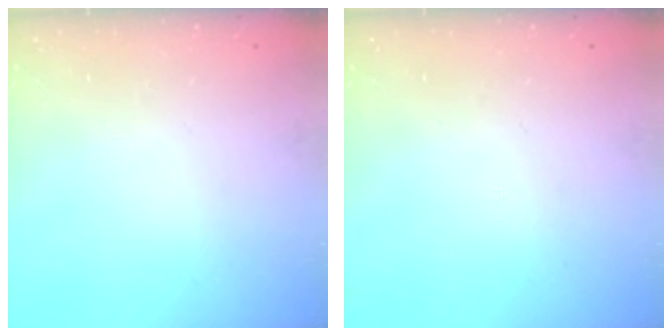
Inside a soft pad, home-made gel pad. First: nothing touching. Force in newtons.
{"total": 0.0}